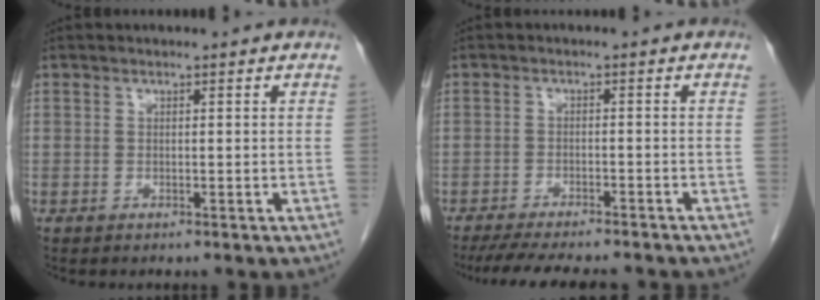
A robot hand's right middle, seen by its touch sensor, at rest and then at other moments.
{"total": 11.8, "force": [-10.4, 2.0, 5.2], "torque": [-0.074, -0.011, -0.142]}